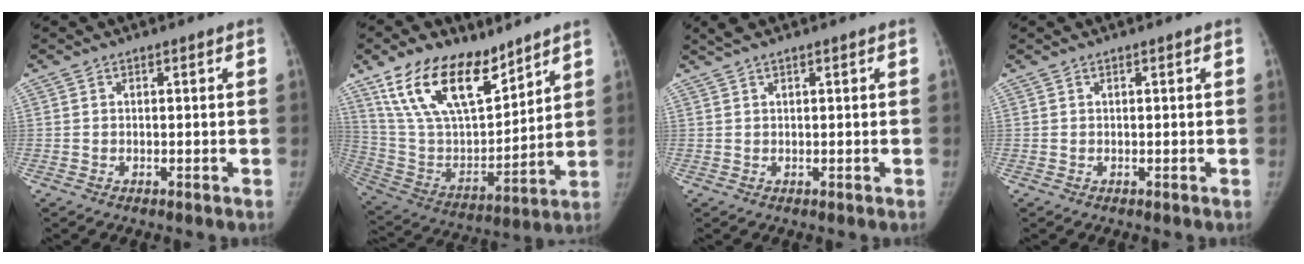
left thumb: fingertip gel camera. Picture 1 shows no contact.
{"total": 20.9, "force": [13.8, 9.7, 12.3], "torque": [-0.190, -0.060, 0.264]}
{"total": 2.4, "force": [1.8, 0.3, 1.6], "torque": [-0.035, 0.017, 0.037]}
{"total": 0.0}